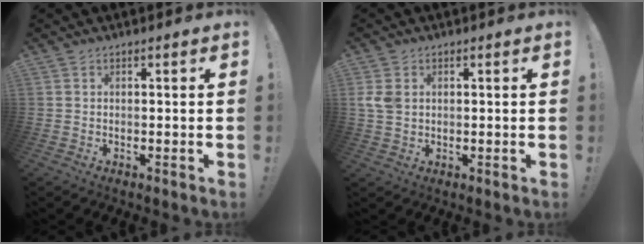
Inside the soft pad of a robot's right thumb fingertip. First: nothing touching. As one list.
[{"total": 4.4, "force": [1.3, 3.3, 2.6], "torque": [-0.044, -0.003, 0.025]}]